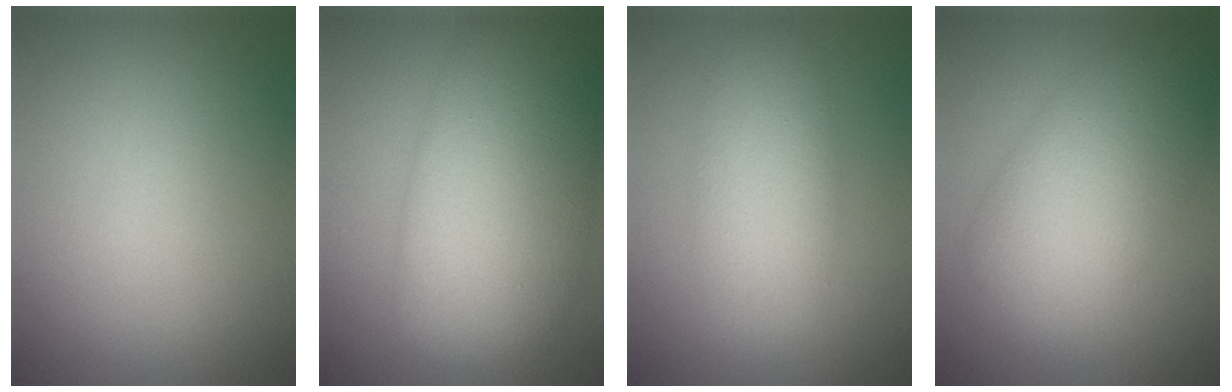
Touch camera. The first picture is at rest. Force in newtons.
{"total": 12.1, "press": 12.1, "slide": 0.0}
{"total": 5.0, "press": 5.0, "slide": 0.1}
{"total": 8.5, "press": 8.5, "slide": 0.4}